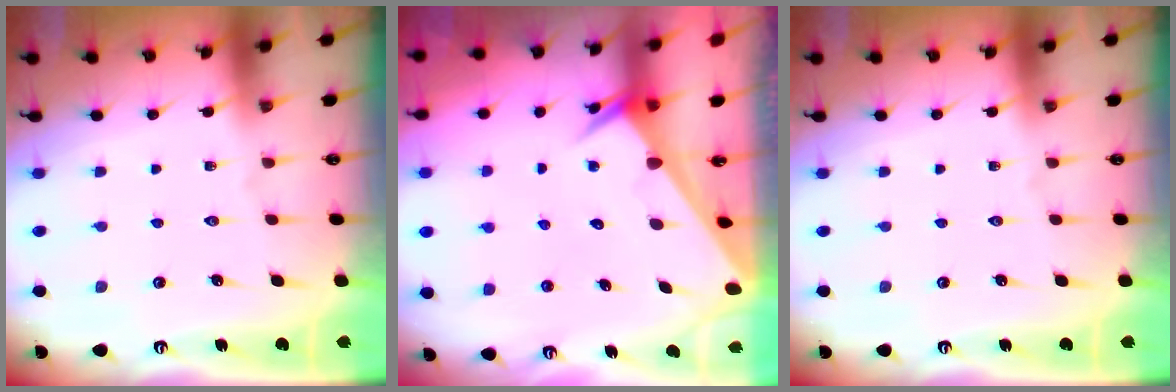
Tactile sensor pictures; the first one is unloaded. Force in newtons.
{"total": 2.6, "press": 2.6, "slide": 0.1}
{"total": 0.0}